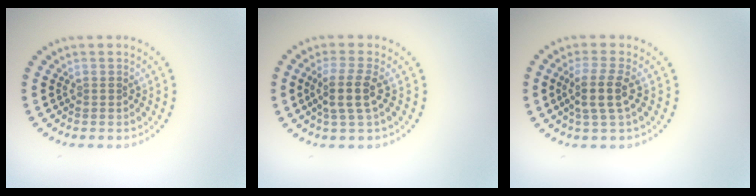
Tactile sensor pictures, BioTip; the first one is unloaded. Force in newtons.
{"total": 2.8, "press": 2.3, "slide": 1.6}
{"total": 2.8, "press": 2.3, "slide": 1.6}